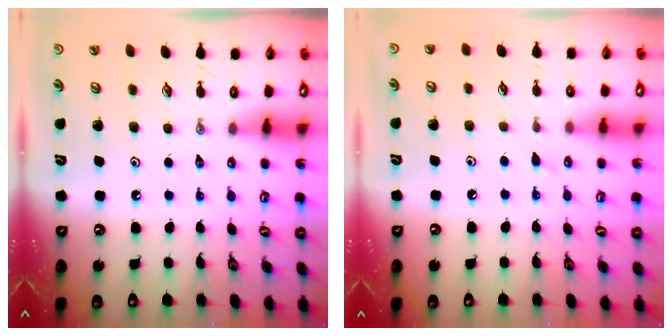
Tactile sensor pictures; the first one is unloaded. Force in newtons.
{"total": 5.0, "press": 4.9, "slide": 0.6}